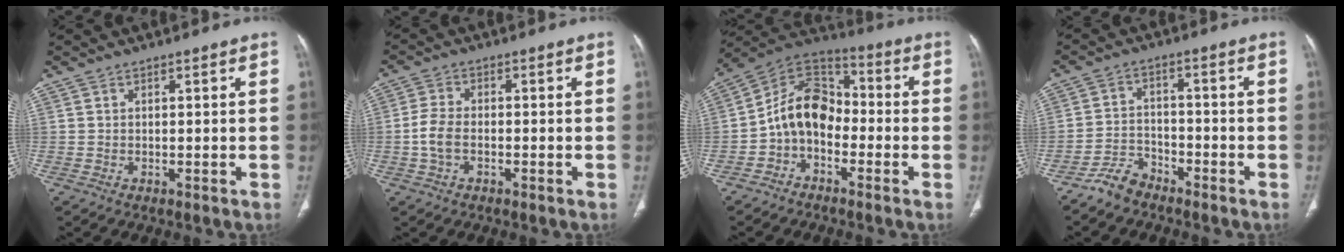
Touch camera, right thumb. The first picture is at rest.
{"total": 4.7, "force": [-1.1, 2.9, 3.6], "torque": [-0.080, 0.015, -0.023]}
{"total": 11.9, "force": [-2.6, 8.6, 7.8], "torque": [-0.111, 0.060, -0.064]}
{"total": 5.0, "force": [-4.3, 2.4, 1.1], "torque": [-0.016, 0.026, -0.085]}